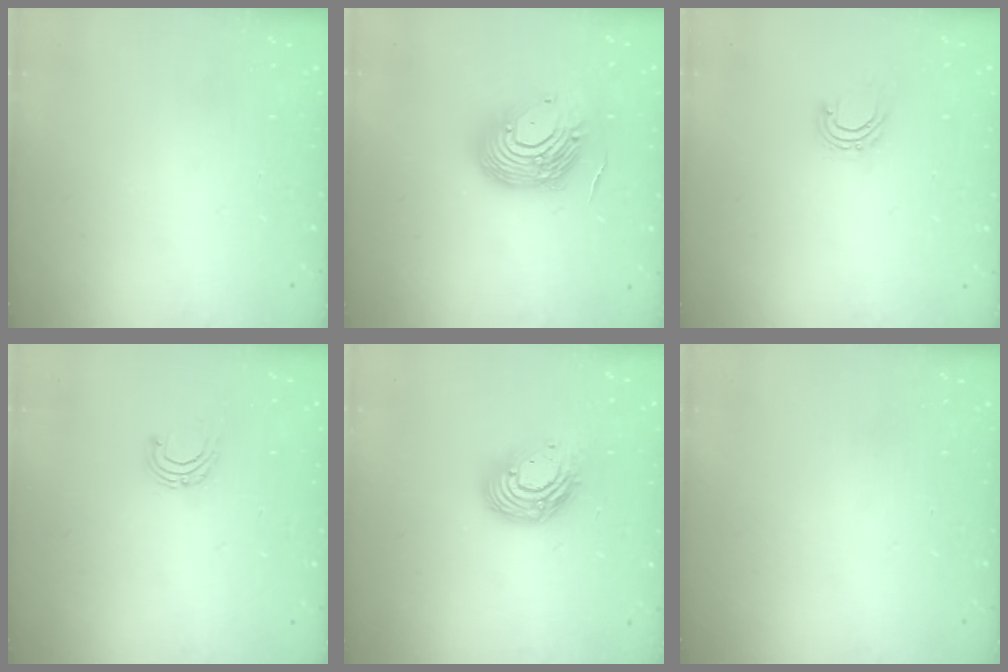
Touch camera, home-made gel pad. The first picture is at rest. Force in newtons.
{"total": 16.3, "press": 16.2, "slide": 2.1}
{"total": 4.9, "press": 4.8, "slide": 0.7}
{"total": 5.9, "press": 5.9, "slide": 0.6}
{"total": 12.7, "press": 12.7, "slide": 1.2}
{"total": 0.0}